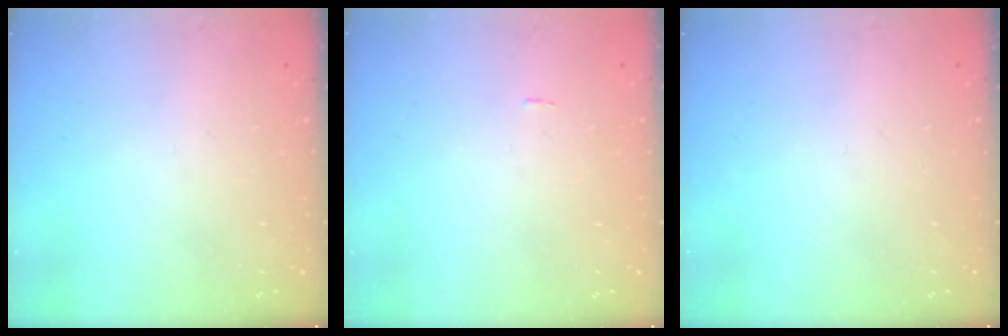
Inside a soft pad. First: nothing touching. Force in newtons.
{"total": 0.7, "press": 0.7, "slide": 0.0}
{"total": 0.0}